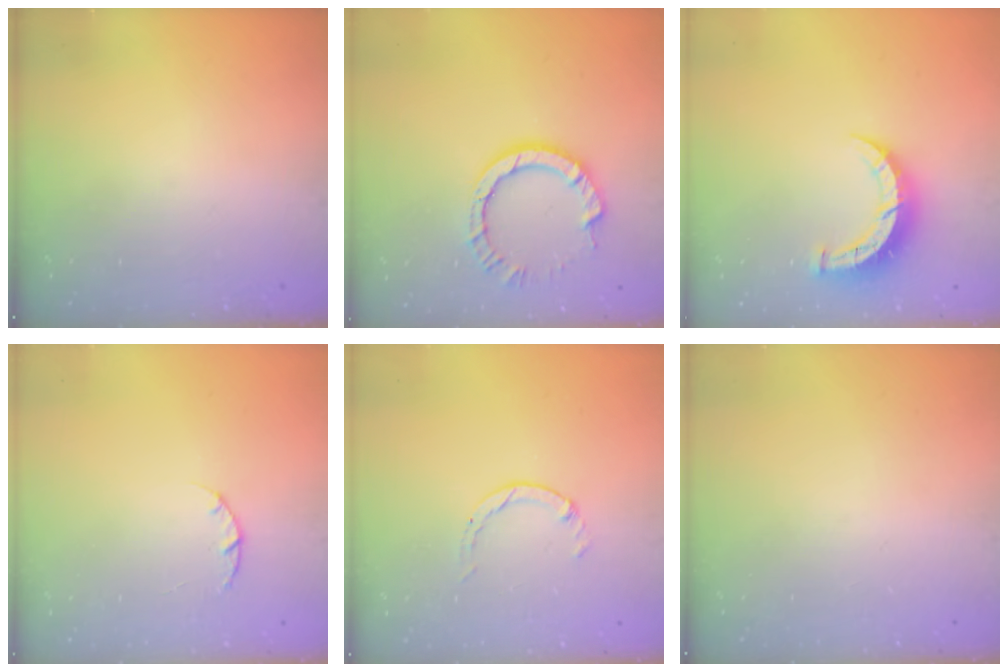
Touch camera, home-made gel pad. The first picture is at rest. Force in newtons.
{"total": 9.2, "press": 9.1, "slide": 0.8}
{"total": 7.9, "press": 7.9, "slide": 0.2}
{"total": 2.0, "press": 1.9, "slide": 0.4}
{"total": 0.0}
{"total": 0.0}